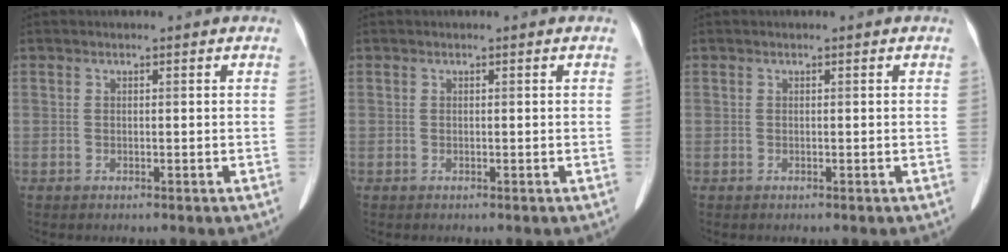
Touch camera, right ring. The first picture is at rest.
{"total": 0.0}
{"total": 0.0}